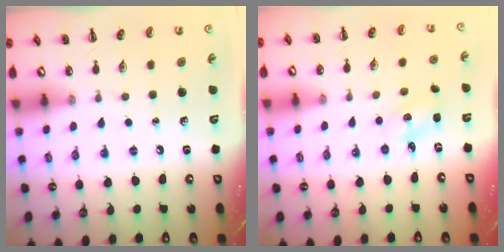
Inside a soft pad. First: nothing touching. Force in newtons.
{"total": 2.8, "press": 2.7, "slide": 0.7}